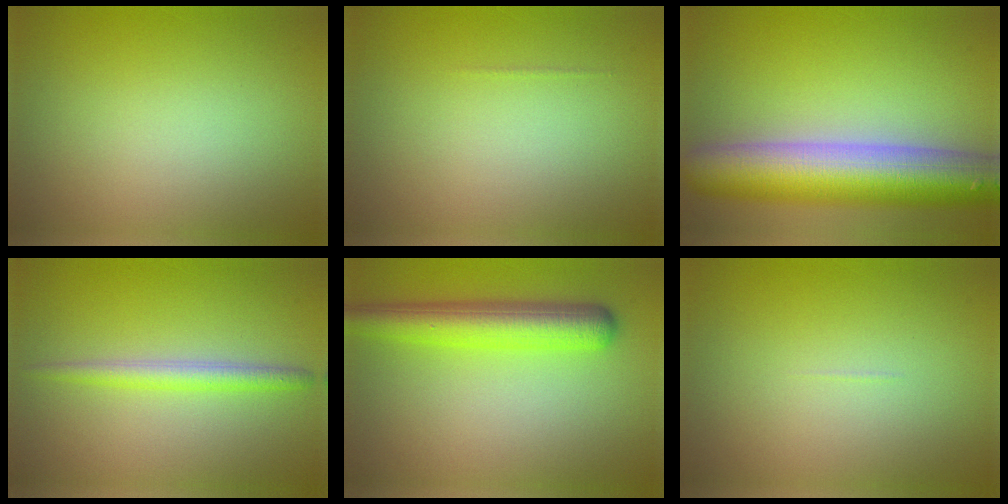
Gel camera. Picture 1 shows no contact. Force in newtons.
{"total": 0.0}
{"total": 10.8, "press": 10.8, "slide": 0.6}
{"total": 2.3, "press": 2.3, "slide": 0.0}
{"total": 5.3, "press": 5.3, "slide": 0.2}
{"total": 0.0}